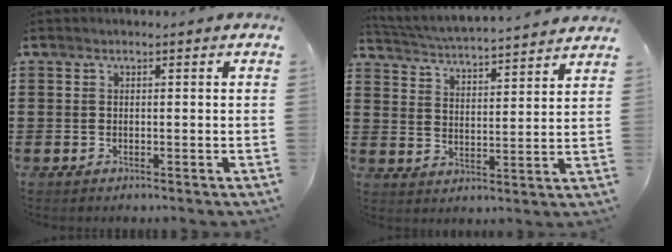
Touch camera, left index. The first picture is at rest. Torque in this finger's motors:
{"motor_torque": [0.14, -0.15, 0.38, 0.03]}